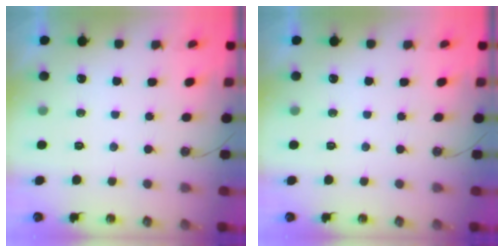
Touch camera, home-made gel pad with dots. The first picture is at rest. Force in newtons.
{"total": 0.0}